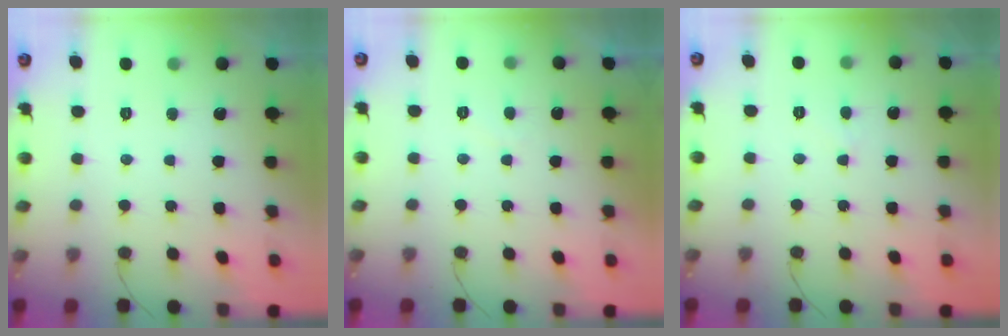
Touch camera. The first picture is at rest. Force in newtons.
{"total": 0.5, "press": 0.2, "slide": 0.5}
{"total": 2.3, "press": 2.3, "slide": 0.3}